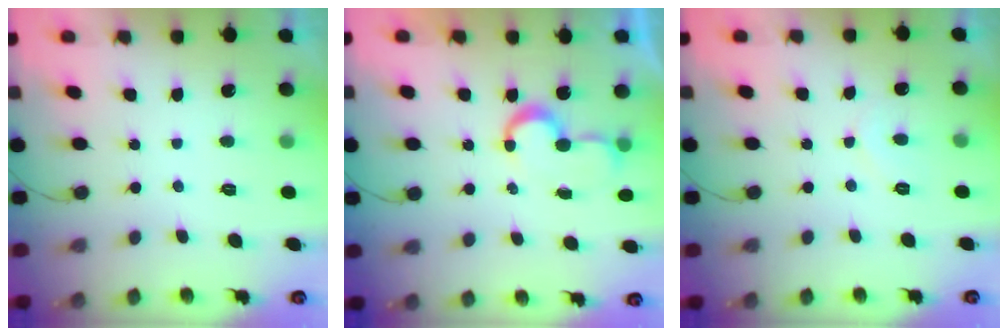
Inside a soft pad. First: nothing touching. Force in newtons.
{"total": 6.2, "press": 5.7, "slide": 2.4}
{"total": 4.0, "press": 4.0, "slide": 0.4}